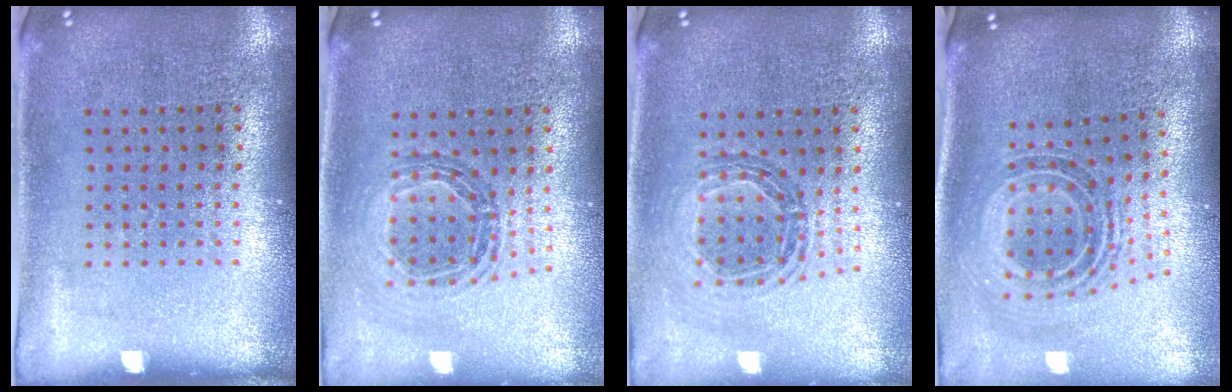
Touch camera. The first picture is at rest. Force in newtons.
{"total": 0.8, "press": 0.8, "slide": 0.1}
{"total": 0.8, "press": 0.8, "slide": 0.1}
{"total": 1.3, "press": 1.1, "slide": 0.8}